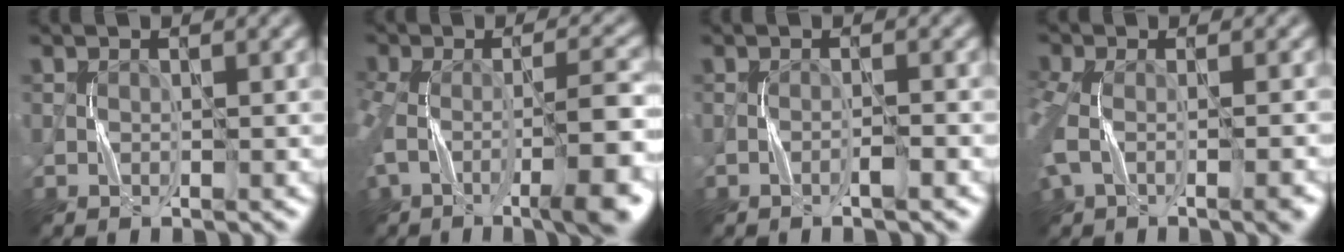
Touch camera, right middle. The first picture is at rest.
{"total": 10.0, "force": [-3.9, 3.1, 8.8], "torque": [-0.153, -0.007, -0.064]}
{"total": 1.2, "force": [-0.7, 0.1, 1.0], "torque": [-0.014, 0.009, -0.017]}
{"total": 5.7, "force": [-2.0, 2.6, 4.7], "torque": [-0.103, -0.013, -0.037]}